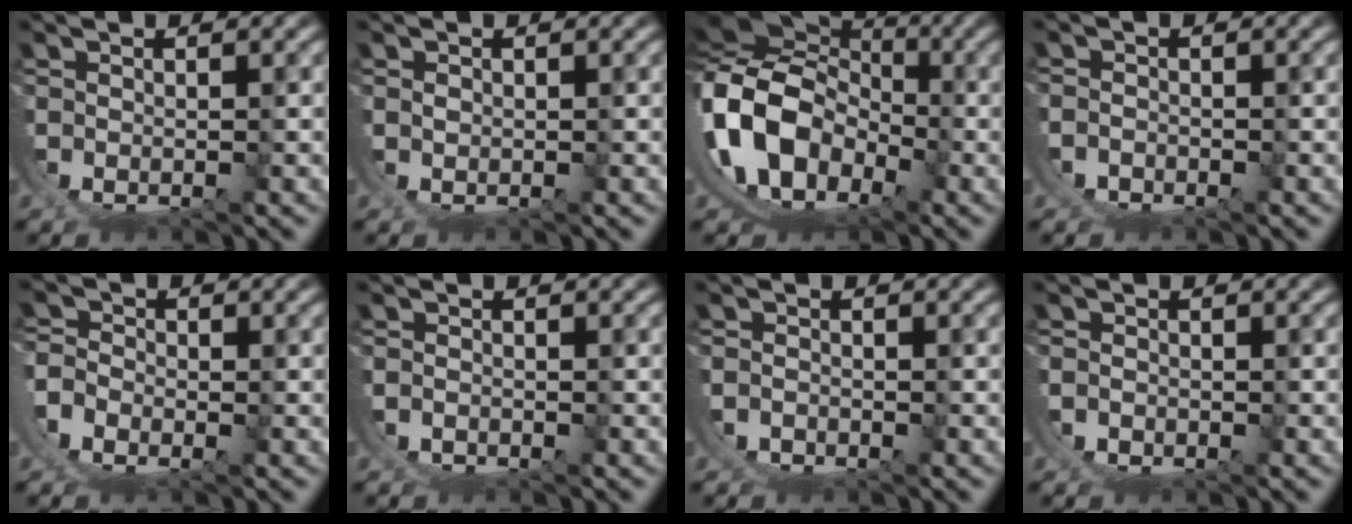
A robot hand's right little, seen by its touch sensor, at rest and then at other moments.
{"total": 0.8, "force": [0.7, 0.4, 0.0], "torque": [-0.002, 0.003, 0.009]}
{"total": 17.8, "force": [1.1, 14.3, 10.5], "torque": [-0.256, -0.051, 0.024]}
{"total": 2.7, "force": [-0.4, 2.6, 0.8], "torque": [-0.040, -0.015, -0.004]}
{"total": 5.2, "force": [0.7, 4.6, 2.2], "torque": [-0.068, -0.014, 0.006]}
{"total": 1.4, "force": [-0.1, 1.4, 0.5], "torque": [-0.025, -0.006, -0.001]}
{"total": 3.0, "force": [-0.5, 2.8, 0.9], "torque": [-0.045, -0.016, -0.007]}
{"total": 1.9, "force": [0.0, 1.9, 0.5], "torque": [-0.029, -0.009, 0.001]}